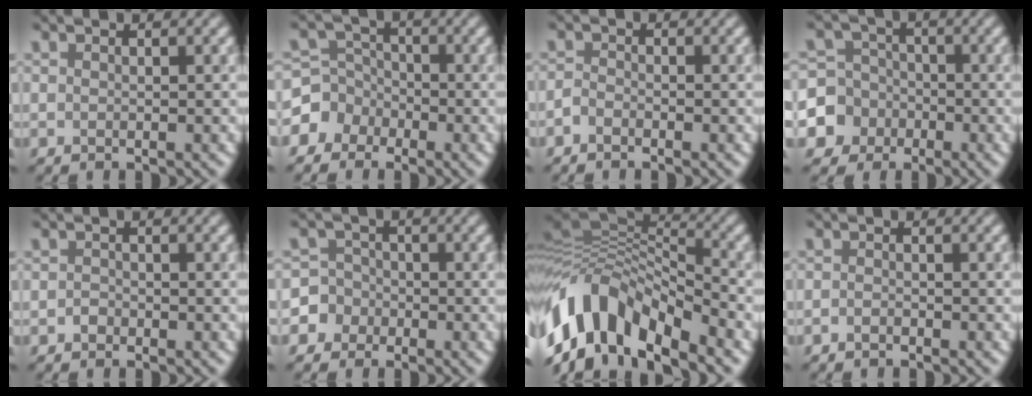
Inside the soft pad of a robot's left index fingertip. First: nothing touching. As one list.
[{"total": 3.4, "force": [-1.7, 2.9, 0.1], "torque": [0.023, 0.015, -0.050]}, {"total": 1.0, "force": [-0.8, 0.4, 0.3], "torque": [-0.006, 0.004, -0.021]}, {"total": 5.5, "force": [-2.1, 5.1, 0.4], "torque": [-0.002, 0.009, -0.064]}, {"total": 0.6, "force": [-0.4, 0.5, 0.1], "torque": [-0.001, 0.004, -0.009]}, {"total": 4.5, "force": [-2.2, 4.0, -0.1], "torque": [0.028, 0.007, -0.057]}, {"total": 11.4, "force": [-5.6, 5.9, 8.1], "torque": [-0.149, 0.021, -0.116]}, {"total": 0.6, "force": [-0.6, 0.2, 0.2], "torque": [-0.003, 0.004, -0.013]}]